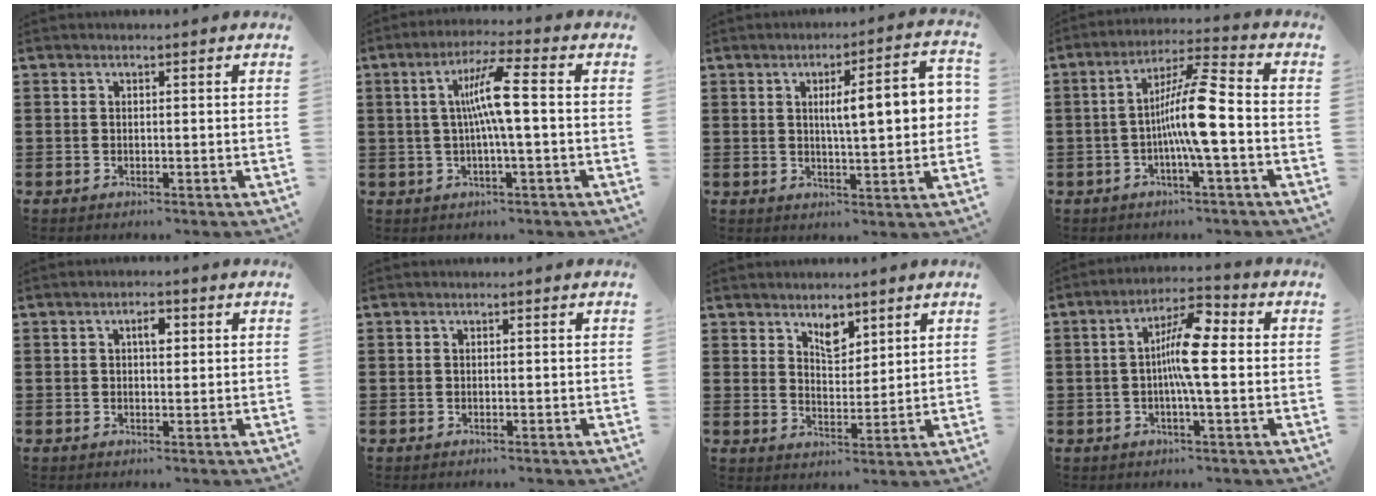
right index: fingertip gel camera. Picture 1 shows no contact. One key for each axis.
{"total": 7.7, "fx": 0.3, "fy": 0.4, "fz": 7.7, "tx": -0.149, "ty": 0.003, "tz": -0.007}
{"total": 8.9, "fx": 1.4, "fy": 1.9, "fz": 8.6, "tx": -0.144, "ty": 0.002, "tz": 0.015}
{"total": 9.9, "fx": -1.8, "fy": 0.8, "fz": 9.7, "tx": -0.188, "ty": -0.002, "tz": -0.041}
{"total": 2.3, "fx": 0.6, "fy": 1.0, "fz": 2.0, "tx": -0.033, "ty": 0.006, "tz": 0.006}
{"total": 0.0}
{"total": 4.2, "fx": 3.1, "fy": 2.2, "fz": 1.8, "tx": -0.028, "ty": -0.001, "tz": 0.054}
{"total": 8.1, "fx": 0.1, "fy": 1.6, "fz": 7.9, "tx": -0.159, "ty": 0.004, "tz": -0.007}